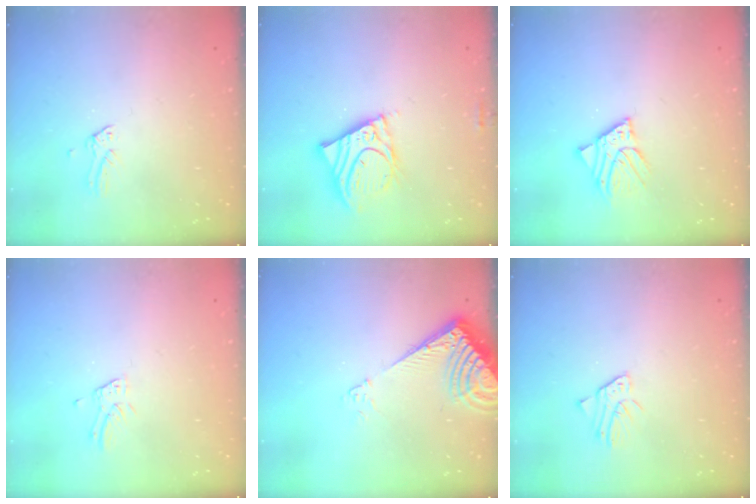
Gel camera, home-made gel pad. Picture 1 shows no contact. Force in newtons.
{"total": 12.9, "press": 12.7, "slide": 2.2}
{"total": 5.5, "press": 5.5, "slide": 0.6}
{"total": 2.4, "press": 2.4, "slide": 0.3}
{"total": 8.4, "press": 8.3, "slide": 1.0}
{"total": 1.3, "press": 1.3, "slide": 0.1}